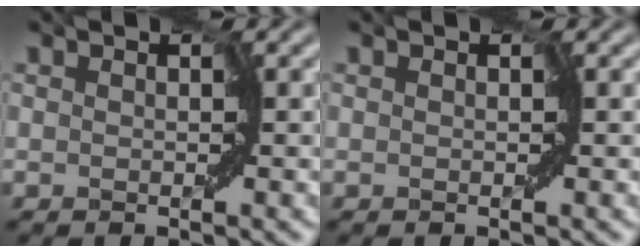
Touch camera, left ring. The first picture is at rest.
{"total": 0.0}